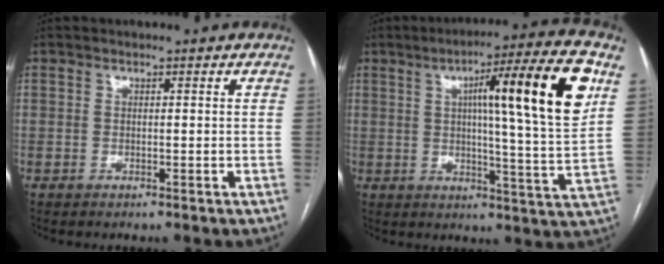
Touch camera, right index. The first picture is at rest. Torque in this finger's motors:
{"motor_torque": [1.34, 0.79, 0.44, 0.17]}